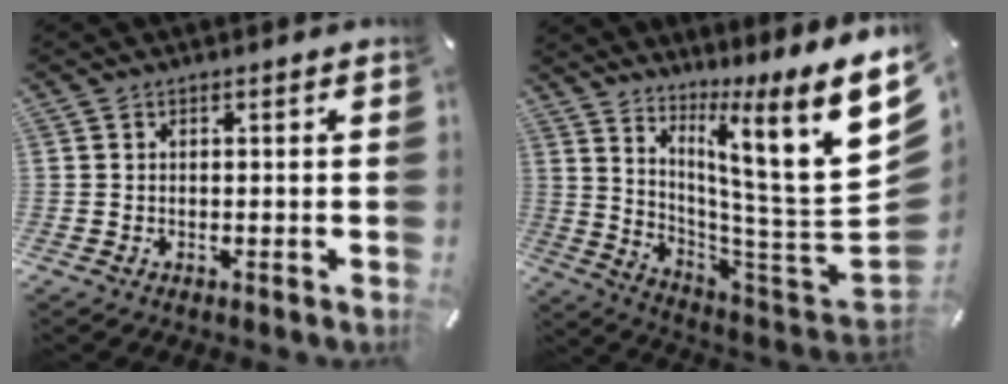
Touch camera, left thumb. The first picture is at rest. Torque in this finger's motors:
{"motor_torque": [3.71, 1.32, 1.05, -1.10, 0.64]}